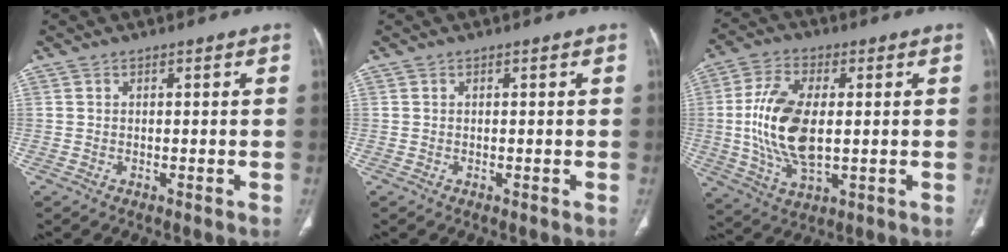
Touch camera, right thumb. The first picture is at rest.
{"total": 0.0}
{"total": 14.5, "force": [0.3, 7.3, 12.5], "torque": [-0.255, -0.005, 0.010]}